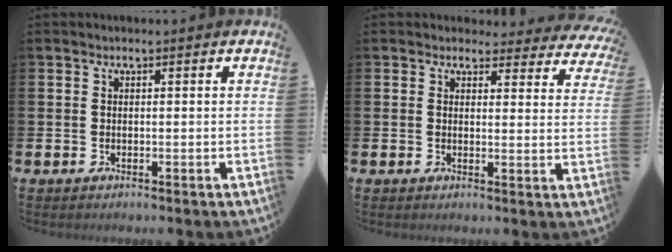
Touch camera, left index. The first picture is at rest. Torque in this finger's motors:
{"motor_torque": [0.41, -0.65, -0.26, -0.03]}